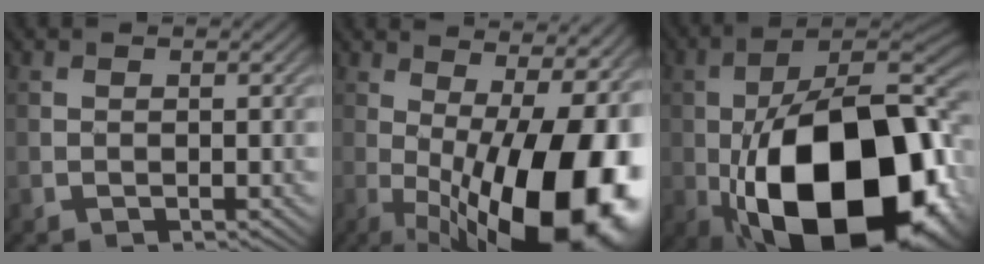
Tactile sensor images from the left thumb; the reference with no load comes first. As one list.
[{"total": 20.5, "force": [-2.9, 7.3, 19.0], "torque": [-0.241, -0.007, -0.045]}, {"total": 22.0, "force": [-5.7, 11.5, 17.8], "torque": [-0.307, -0.025, -0.079]}]